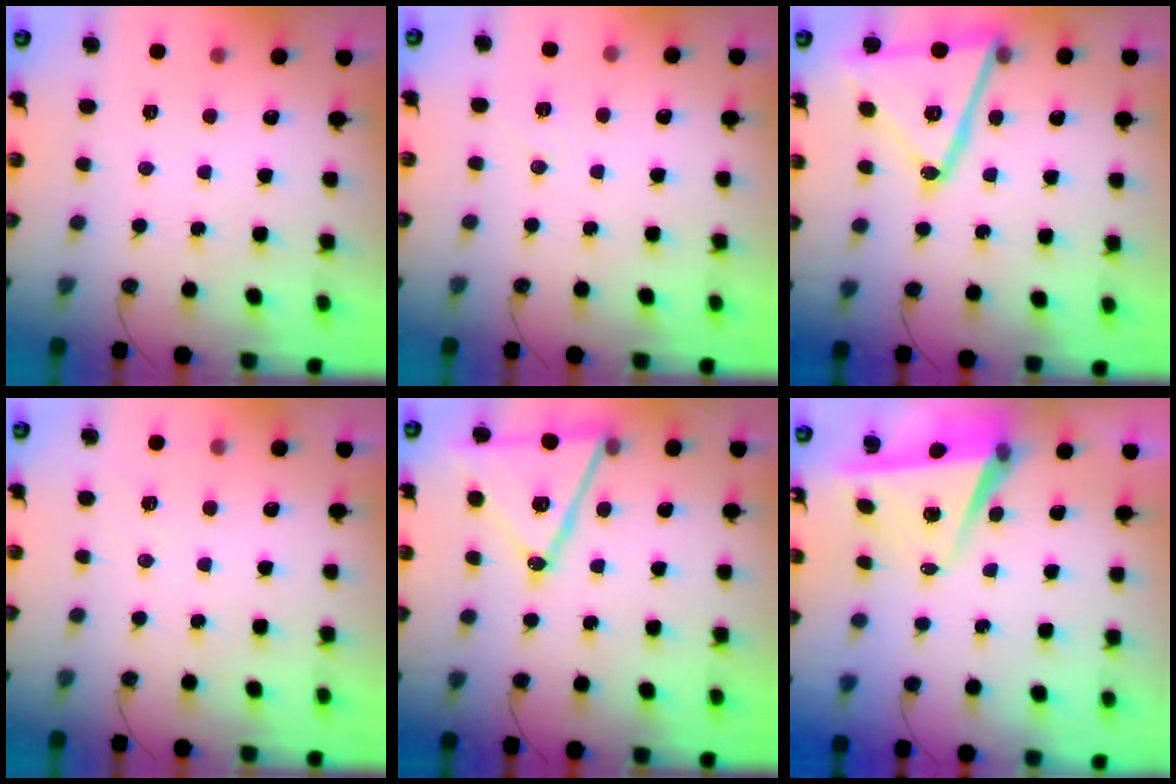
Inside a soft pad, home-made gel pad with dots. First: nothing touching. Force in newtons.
{"total": 5.5, "press": 5.2, "slide": 1.8}
{"total": 19.9, "press": 19.8, "slide": 1.5}
{"total": 5.8, "press": 4.8, "slide": 3.3}
{"total": 16.5, "press": 16.2, "slide": 3.5}
{"total": 6.1, "press": 6.0, "slide": 1.3}